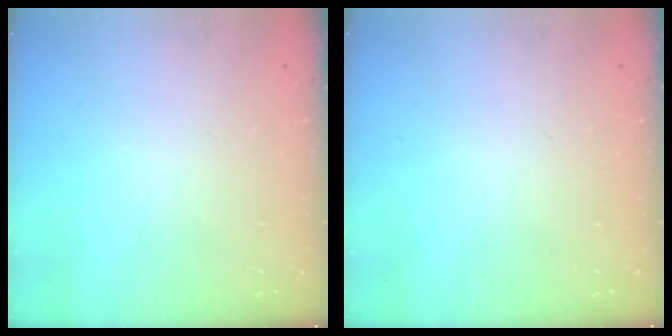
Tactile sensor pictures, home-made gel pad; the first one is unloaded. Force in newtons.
{"total": 0.0}